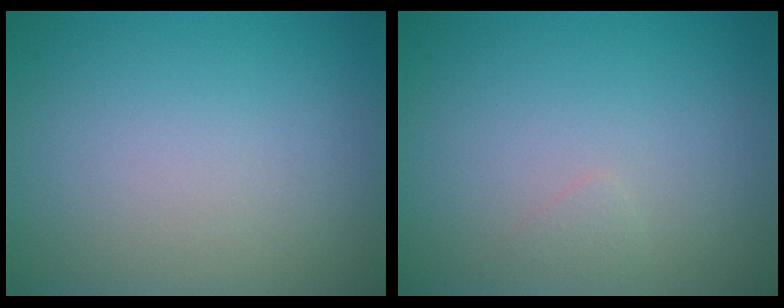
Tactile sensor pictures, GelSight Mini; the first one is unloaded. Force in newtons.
{"total": 0.5, "press": 0.5, "slide": 0.0}